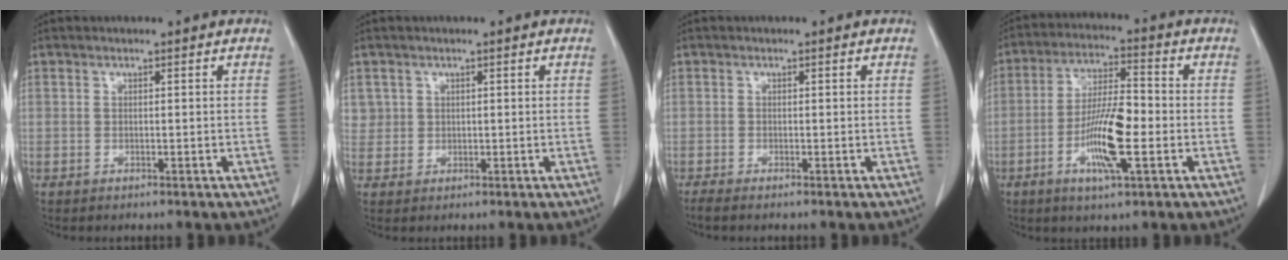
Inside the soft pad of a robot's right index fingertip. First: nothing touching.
{"total": 2.0, "force": [0.8, 1.9, 0.0], "torque": [0.015, 0.003, 0.010]}
{"total": 1.9, "force": [-1.5, 0.0, 1.1], "torque": [-0.017, -0.005, -0.024]}
{"total": 10.6, "force": [-3.1, 1.7, 10.0], "torque": [-0.190, -0.003, -0.059]}